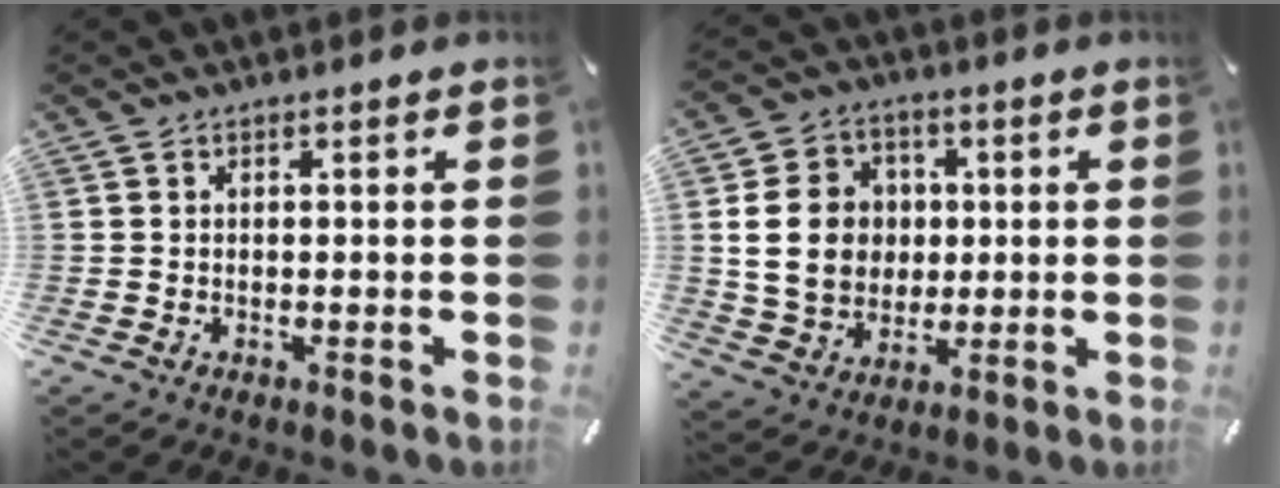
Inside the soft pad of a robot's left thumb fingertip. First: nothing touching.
{"total": 13.4, "force": [1.0, 11.4, 6.8], "torque": [-0.133, 0.010, 0.021]}